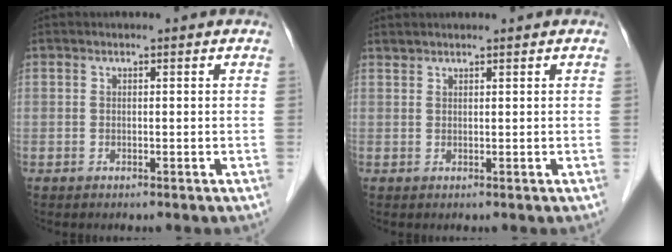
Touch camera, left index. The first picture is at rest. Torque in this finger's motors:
{"motor_torque": [0.11, 0.17, 0.00, -0.03]}